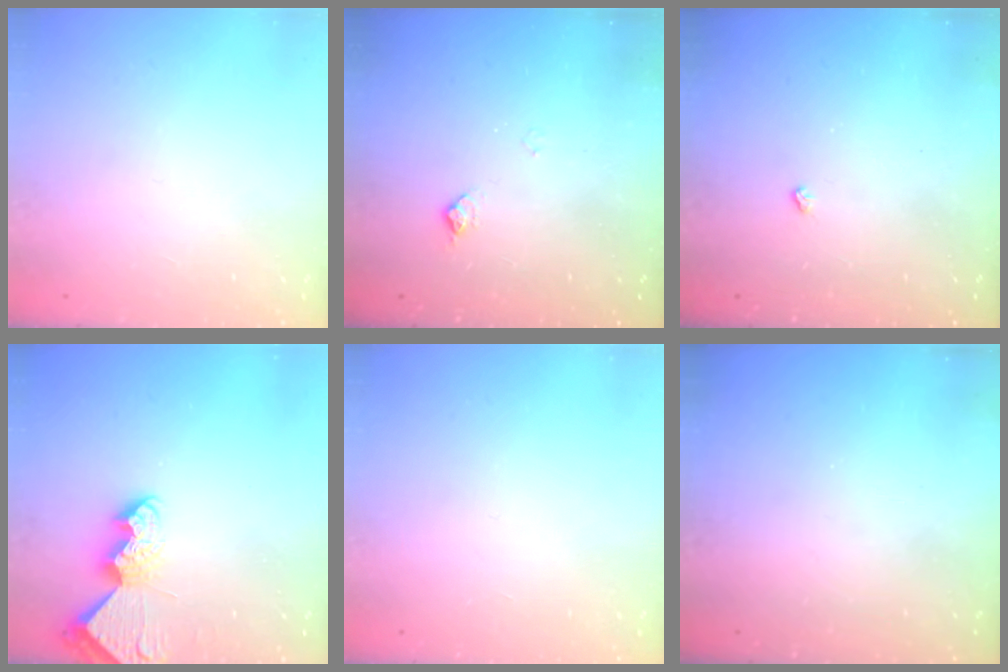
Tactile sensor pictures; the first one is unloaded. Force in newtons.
{"total": 5.5, "press": 5.5, "slide": 0.8}
{"total": 2.1, "press": 2.1, "slide": 0.4}
{"total": 7.0, "press": 6.9, "slide": 0.5}
{"total": 0.0}
{"total": 0.0}